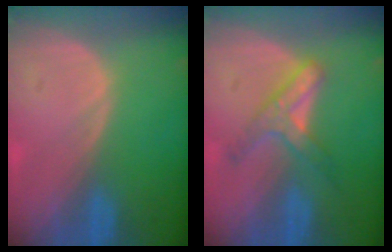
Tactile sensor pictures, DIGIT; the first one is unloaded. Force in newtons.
{"total": 5.2, "press": 5.2, "slide": 0.9}